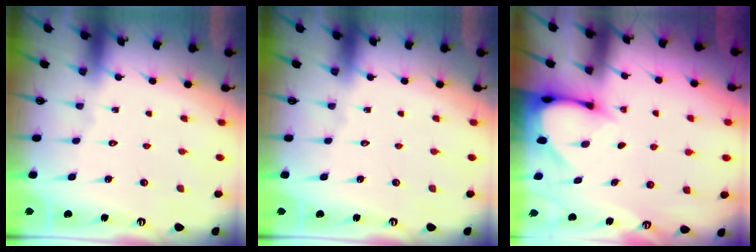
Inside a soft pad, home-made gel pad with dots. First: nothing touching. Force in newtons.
{"total": 0.0}
{"total": 3.6, "press": 3.5, "slide": 0.2}